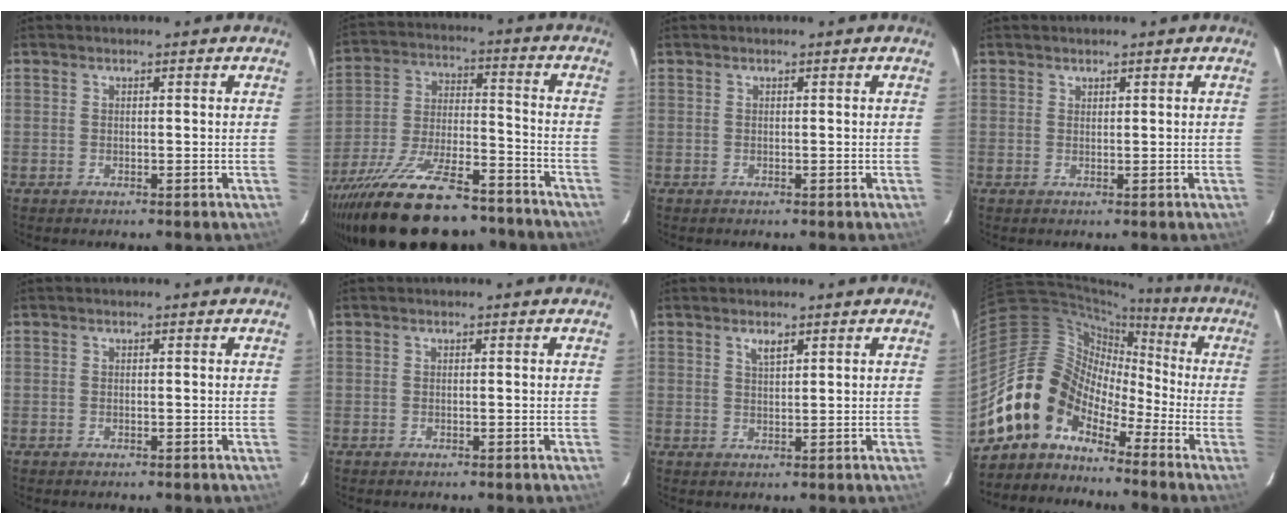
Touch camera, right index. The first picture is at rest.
{"total": 27.1, "force": [-20.8, 9.4, 14.5], "torque": [-0.278, -0.032, -0.315]}
{"total": 0.0}
{"total": 0.5, "force": [0.4, 0.3, 0.0], "torque": [0.001, 0.002, 0.008]}
{"total": 0.0}
{"total": 0.0}
{"total": 2.1, "force": [1.3, 0.7, 1.4], "torque": [-0.024, 0.003, 0.024]}
{"total": 11.5, "force": [-8.4, 7.3, 2.9], "torque": [-0.055, 0.041, -0.175]}